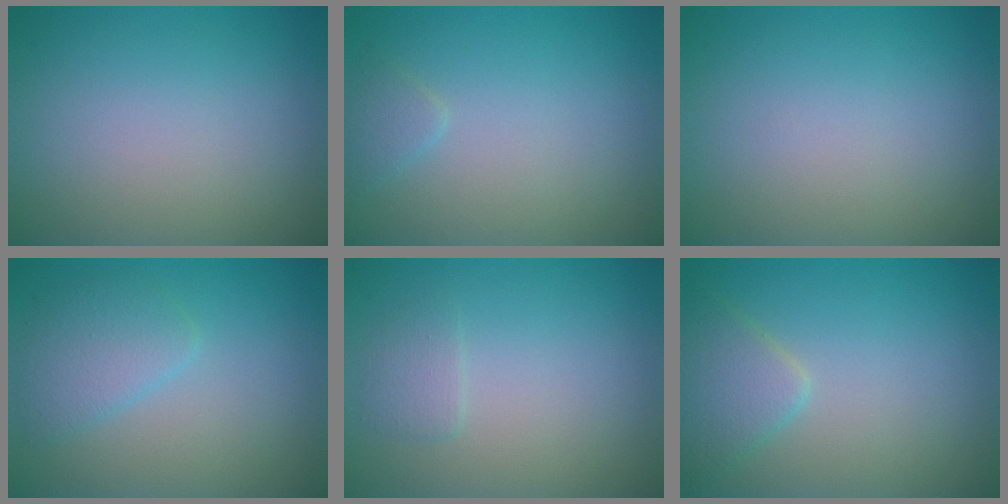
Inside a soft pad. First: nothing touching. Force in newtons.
{"total": 1.1, "press": 1.1, "slide": 0.1}
{"total": 0.0}
{"total": 2.7, "press": 2.7, "slide": 0.1}
{"total": 1.2, "press": 1.1, "slide": 0.3}
{"total": 2.7, "press": 2.7, "slide": 0.2}